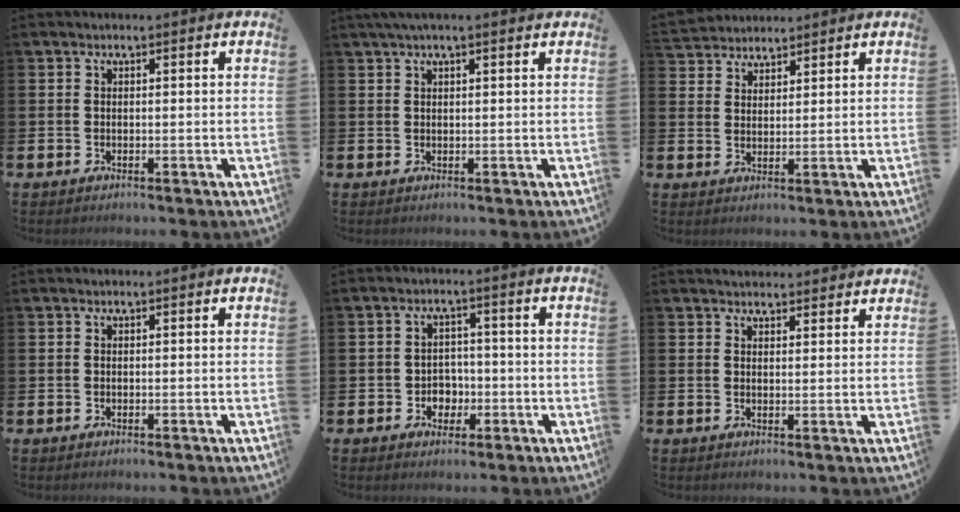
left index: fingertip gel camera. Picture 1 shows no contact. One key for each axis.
{"total": 2.1, "fx": 1.5, "fy": 0.2, "fz": 1.4, "tx": -0.028, "ty": 0.004, "tz": 0.026}
{"total": 3.4, "fx": 3.2, "fy": 0.9, "fz": -0.7, "tx": -0.003, "ty": -0.011, "tz": 0.061}
{"total": 0.0}
{"total": 3.2, "fx": -1.1, "fy": 2.8, "fz": 0.9, "tx": -0.018, "ty": -0.001, "tz": -0.030}
{"total": 2.7, "fx": 2.7, "fy": 0.6, "fz": 0.0, "tx": 0.006, "ty": -0.015, "tz": 0.047}